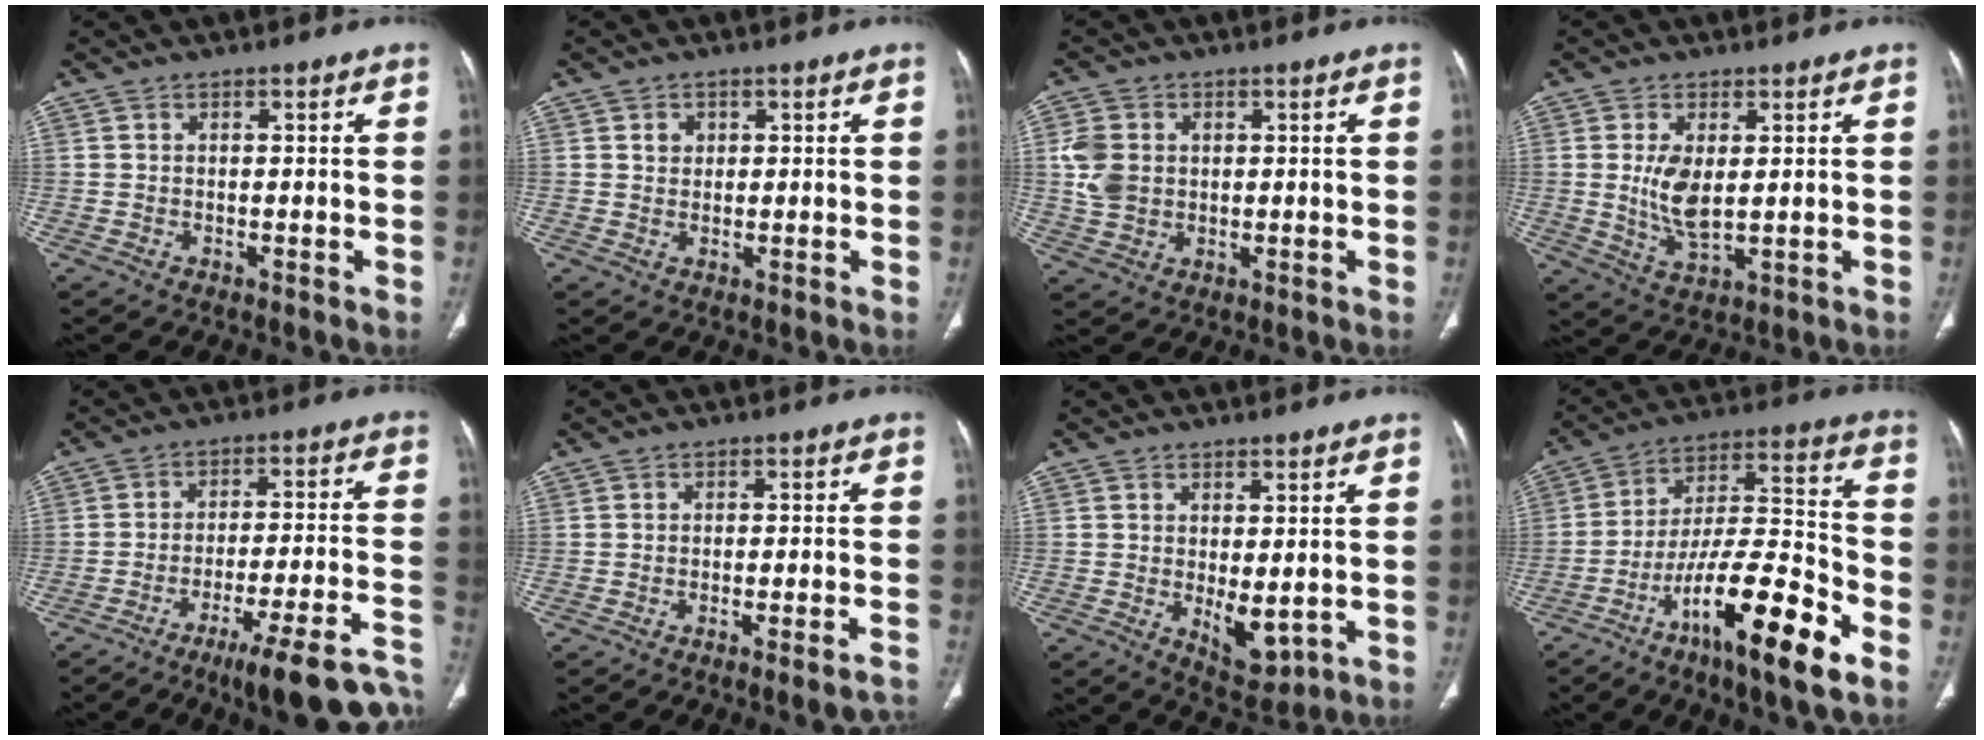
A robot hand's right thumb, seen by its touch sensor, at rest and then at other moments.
{"total": 1.9, "force": [0.7, 1.6, 0.7], "torque": [-0.002, -0.003, 0.011]}
{"total": 10.0, "force": [1.7, 7.9, 6.0], "torque": [-0.102, 0.003, 0.039]}
{"total": 7.0, "force": [0.8, 3.3, 6.1], "torque": [-0.116, -0.015, 0.024]}
{"total": 19.0, "force": [-12.5, 2.8, 14.0], "torque": [-0.157, 0.073, -0.183]}
{"total": 6.9, "force": [-5.9, 0.4, 3.6], "torque": [-0.039, 0.028, -0.075]}
{"total": 5.9, "force": [-0.9, 2.8, 5.1], "torque": [-0.067, -0.017, 0.003]}
{"total": 20.4, "force": [-10.7, 4.3, 16.8], "torque": [-0.301, 0.061, -0.180]}